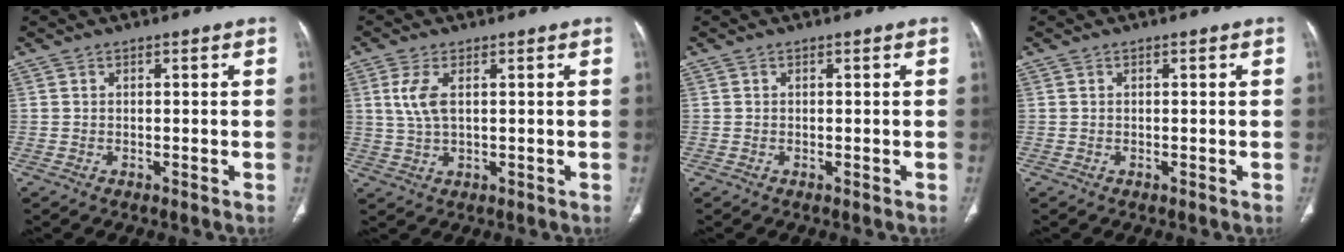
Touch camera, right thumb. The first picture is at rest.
{"total": 5.0, "force": [1.3, 2.2, 4.3], "torque": [-0.107, -0.001, 0.032]}
{"total": 0.0}
{"total": 0.0}